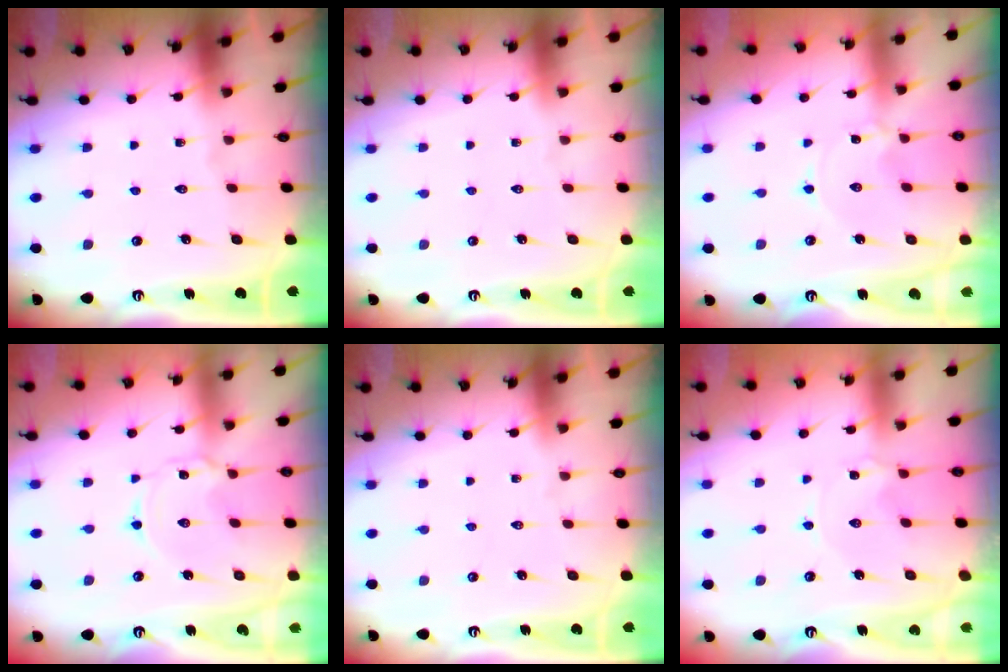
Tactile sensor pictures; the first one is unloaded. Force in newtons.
{"total": 0.0}
{"total": 0.0}
{"total": 1.6, "press": 1.5, "slide": 0.2}
{"total": 0.0}
{"total": 2.8, "press": 2.8, "slide": 0.4}